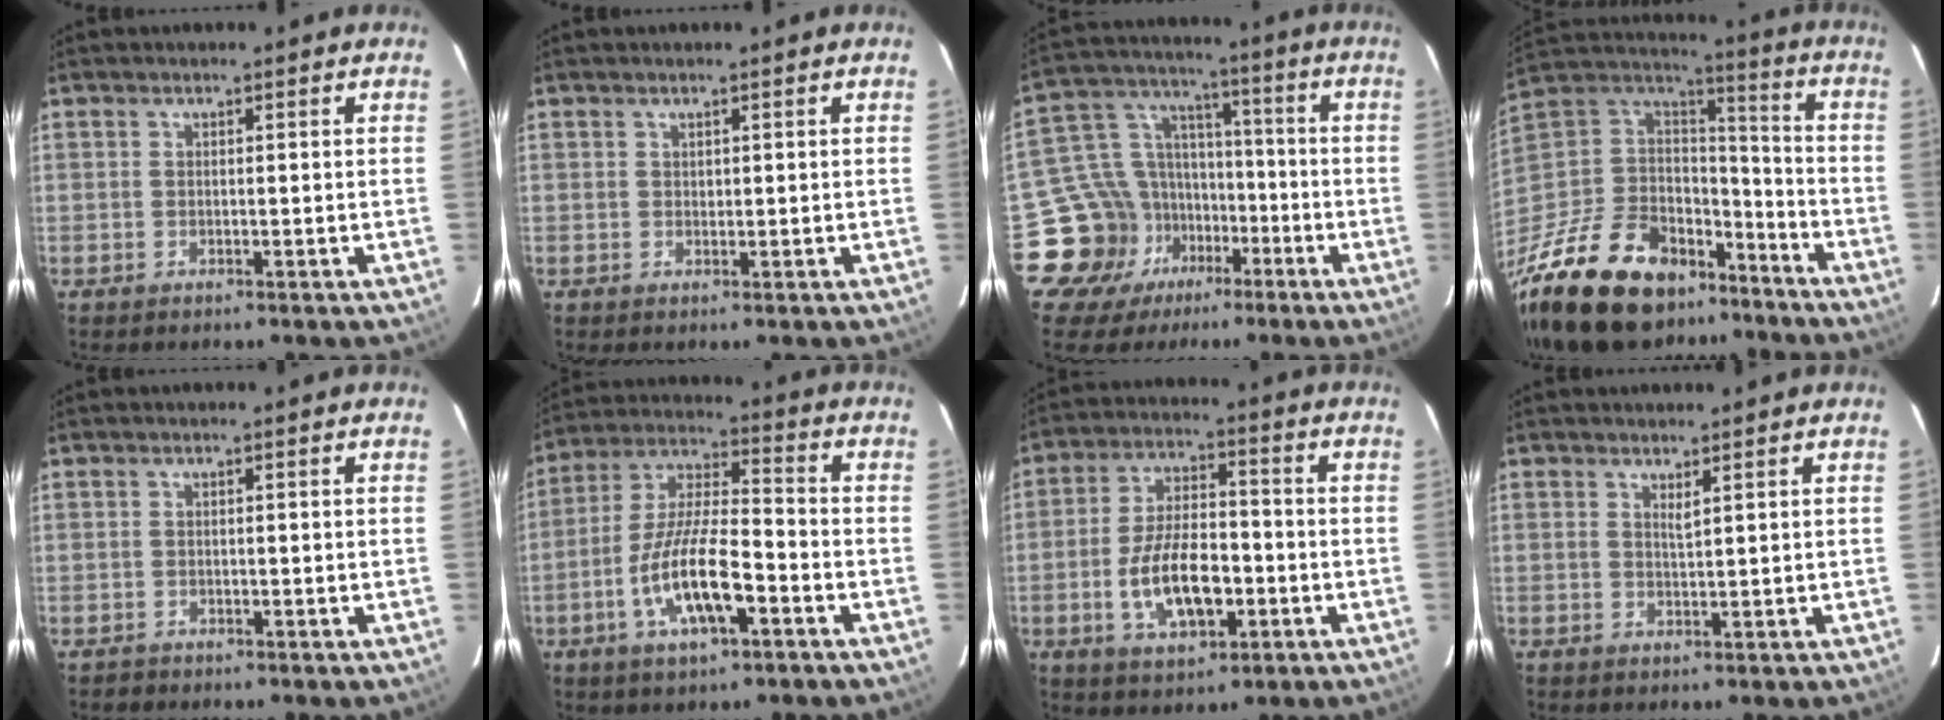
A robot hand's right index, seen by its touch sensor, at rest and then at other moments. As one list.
[{"total": 0.6, "force": [0.3, 0.4, 0.1], "torque": [-0.001, 0.003, 0.006]}, {"total": 14.1, "force": [-7.4, 11.5, 3.3], "torque": [-0.093, 0.050, -0.116]}, {"total": 28.6, "force": [-19.7, 15.6, 13.7], "torque": [-0.307, 0.018, -0.307]}, {"total": 1.0, "force": [-0.8, 0.5, -0.2], "torque": [0.001, 0.002, -0.012]}, {"total": 13.9, "force": [-5.7, 4.0, 12.1], "torque": [-0.248, -0.004, -0.104]}, {"total": 12.4, "force": [-3.5, 5.8, 10.4], "torque": [-0.204, 0.006, -0.053]}, {"total": 1.1, "force": [0.9, -0.1, 0.7], "torque": [-0.014, -0.001, 0.017]}]